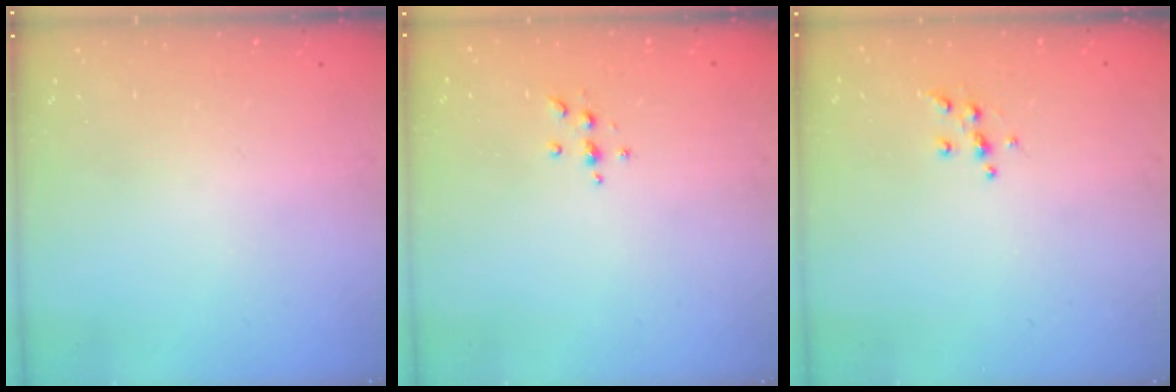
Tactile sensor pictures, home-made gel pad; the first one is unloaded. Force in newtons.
{"total": 3.7, "press": 3.7, "slide": 0.5}
{"total": 5.8, "press": 5.7, "slide": 0.5}